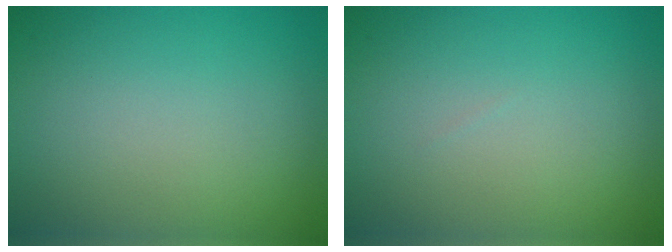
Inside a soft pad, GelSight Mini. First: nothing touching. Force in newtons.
{"total": 0.0}